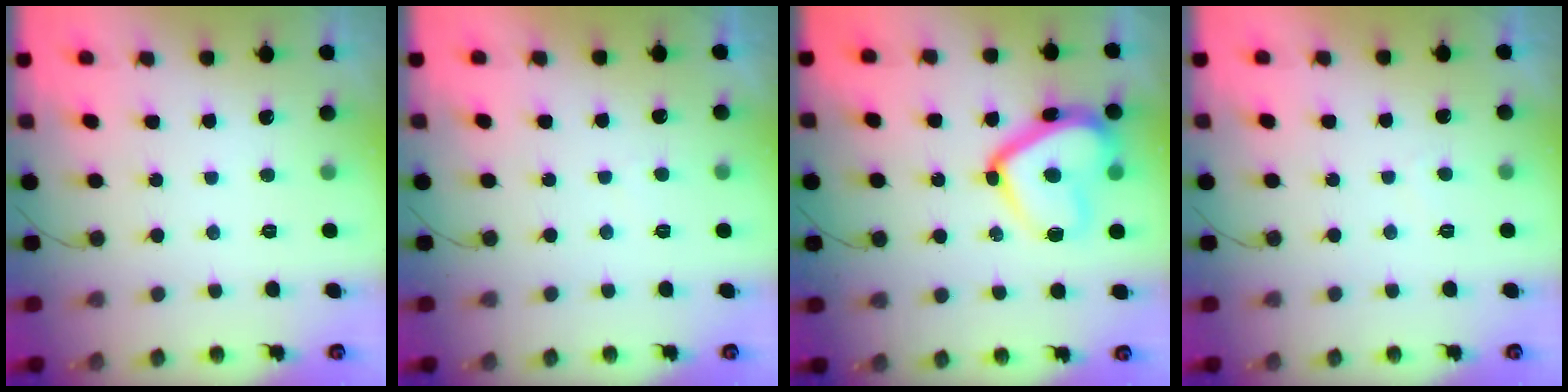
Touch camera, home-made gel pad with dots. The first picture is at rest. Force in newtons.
{"total": 1.3, "press": 1.2, "slide": 0.5}
{"total": 16.7, "press": 16.7, "slide": 1.4}
{"total": 0.8, "press": 0.7, "slide": 0.3}